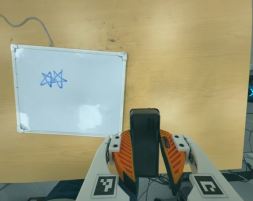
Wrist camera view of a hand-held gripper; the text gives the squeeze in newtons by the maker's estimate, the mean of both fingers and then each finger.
{"total": 7.8, "left": 6.3, "right": 9.4}